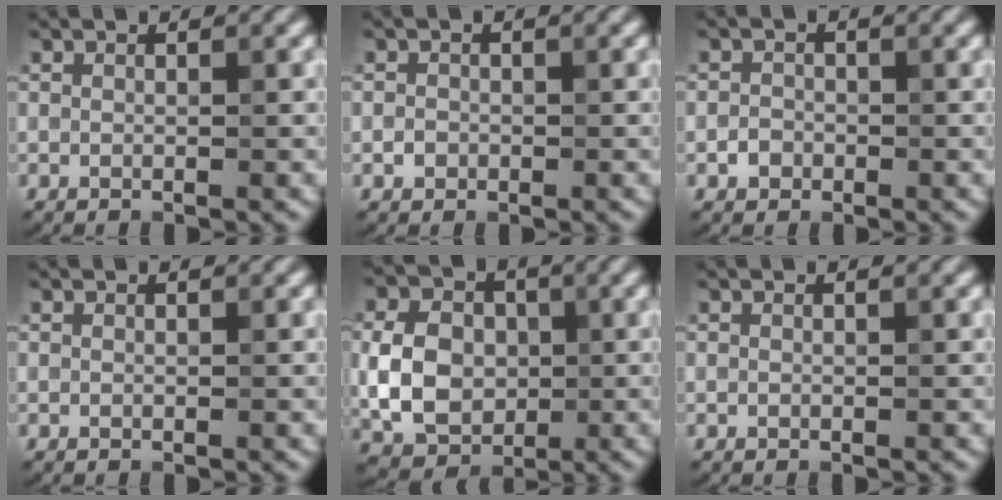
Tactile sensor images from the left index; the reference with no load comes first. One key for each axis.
{"total": 0.9, "fx": -0.3, "fy": 0.8, "fz": 0.3, "tx": 0.000, "ty": -0.002, "tz": -0.008}
{"total": 1.3, "fx": -0.6, "fy": 1.1, "fz": 0.4, "tx": -0.001, "ty": 0.000, "tz": -0.013}
{"total": 0.0}
{"total": 6.5, "fx": -0.4, "fy": 5.1, "fz": 4.0, "tx": -0.077, "ty": 0.005, "tz": -0.014}
{"total": 0.0}